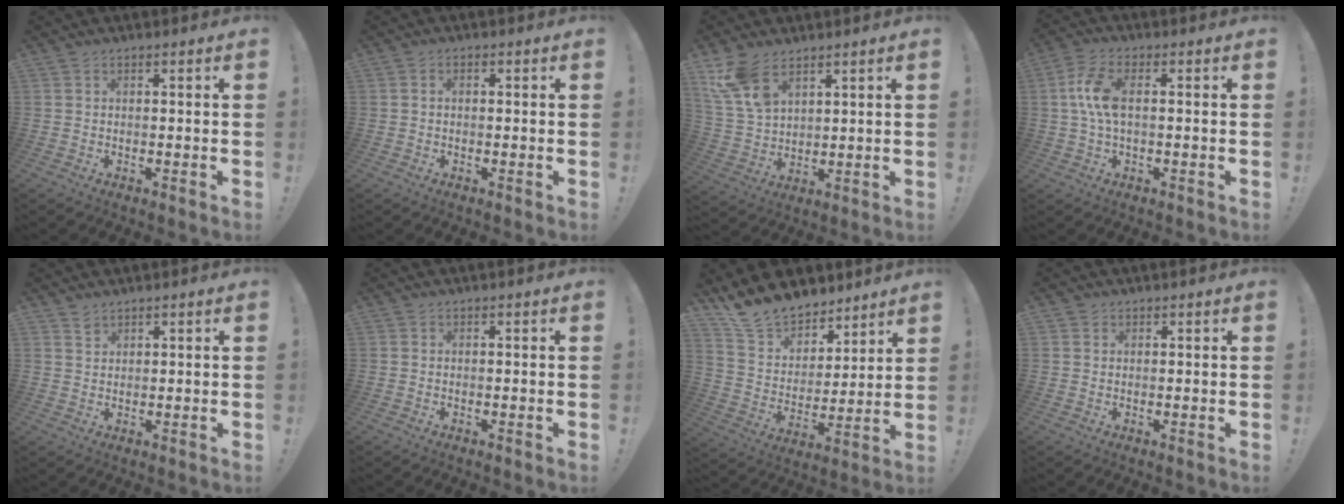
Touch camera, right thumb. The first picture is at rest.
{"total": 1.0, "force": [-0.4, 0.5, 0.7], "torque": [-0.019, 0.006, -0.006]}
{"total": 11.4, "force": [7.2, 6.1, 6.3], "torque": [-0.128, -0.028, 0.144]}
{"total": 8.9, "force": [0.8, 3.9, 8.0], "torque": [-0.160, 0.001, 0.016]}
{"total": 2.1, "force": [1.8, 1.0, 0.6], "torque": [-0.003, -0.011, 0.032]}
{"total": 0.0}
{"total": 14.4, "force": [12.5, 6.5, 2.8], "torque": [-0.079, -0.096, 0.239]}
{"total": 0.9, "force": [0.6, 0.6, 0.0], "torque": [0.006, -0.002, 0.011]}